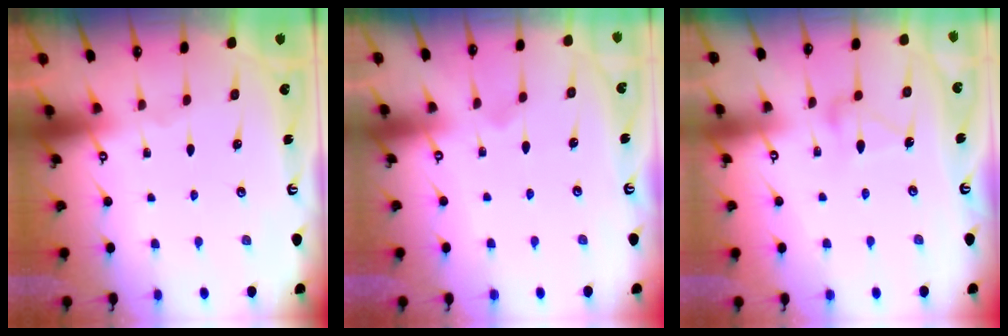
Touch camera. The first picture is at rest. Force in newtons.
{"total": 7.0, "press": 7.0, "slide": 0.5}
{"total": 9.9, "press": 9.9, "slide": 0.4}